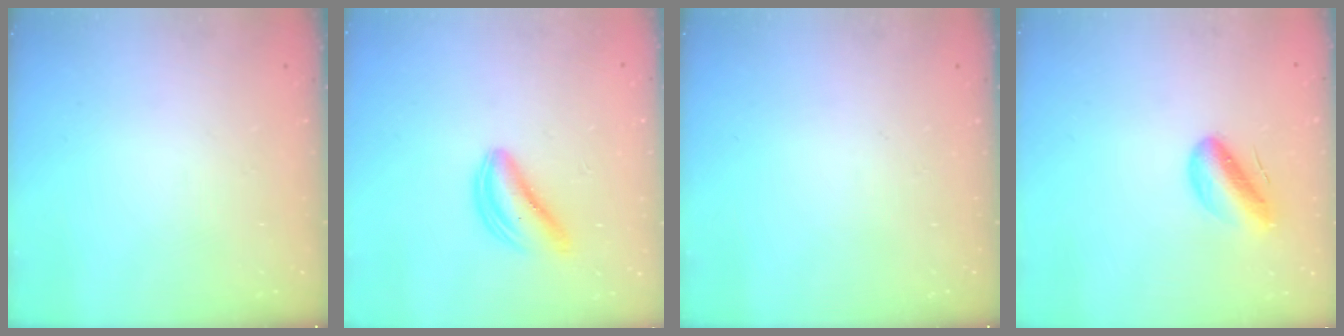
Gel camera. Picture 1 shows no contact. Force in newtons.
{"total": 5.8, "press": 5.8, "slide": 0.5}
{"total": 0.0}
{"total": 8.3, "press": 7.8, "slide": 2.8}